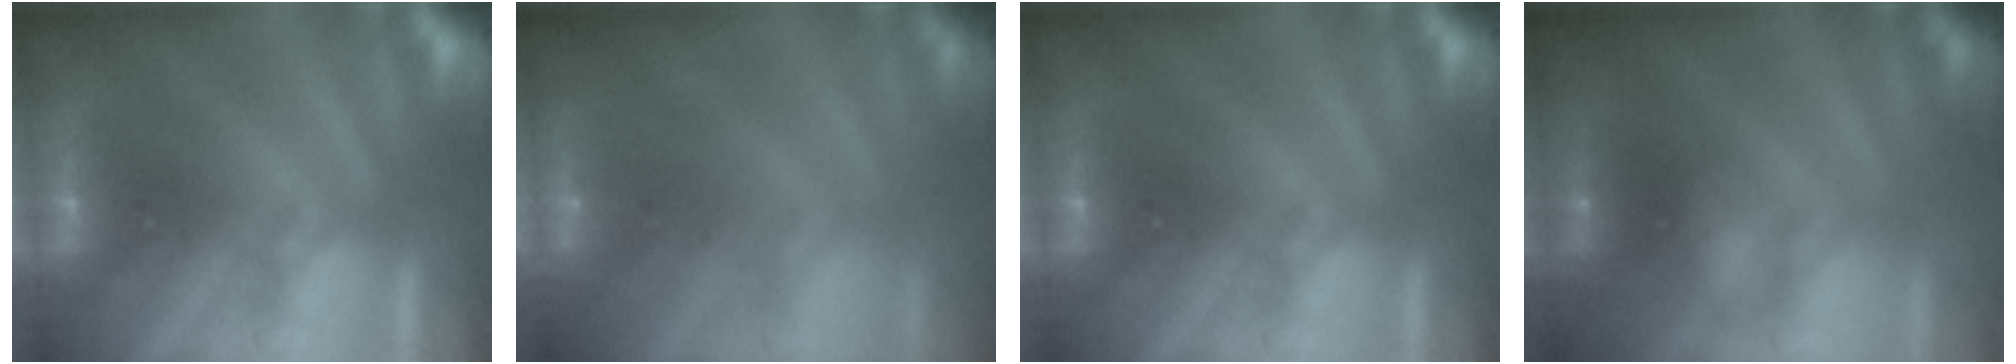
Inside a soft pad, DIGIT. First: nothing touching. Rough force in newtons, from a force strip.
{"total": 9.4}
{"total": 0.0}
{"total": 2.7}